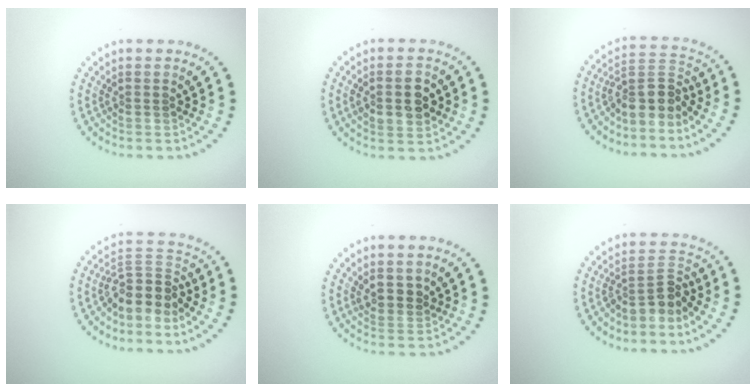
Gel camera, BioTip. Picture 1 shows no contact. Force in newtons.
{"total": 3.9, "press": 3.9, "slide": 0.2}
{"total": 3.8, "press": 2.9, "slide": 2.4}
{"total": 4.0, "press": 3.0, "slide": 2.7}
{"total": 1.5, "press": 1.3, "slide": 0.6}
{"total": 3.0, "press": 2.1, "slide": 2.2}